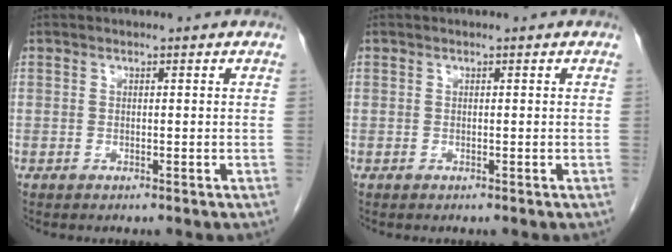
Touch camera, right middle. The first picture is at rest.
{"total": 0.0}